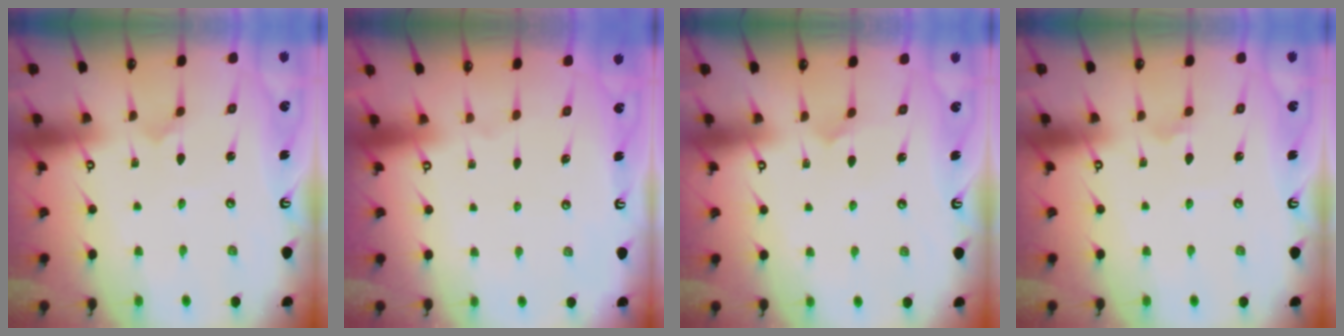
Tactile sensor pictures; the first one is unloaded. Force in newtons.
{"total": 0.0}
{"total": 3.6, "press": 3.6, "slide": 0.3}
{"total": 1.2, "press": 1.1, "slide": 0.2}